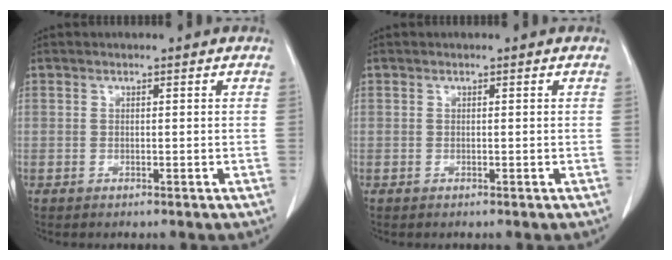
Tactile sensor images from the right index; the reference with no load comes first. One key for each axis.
{"total": 0.0}